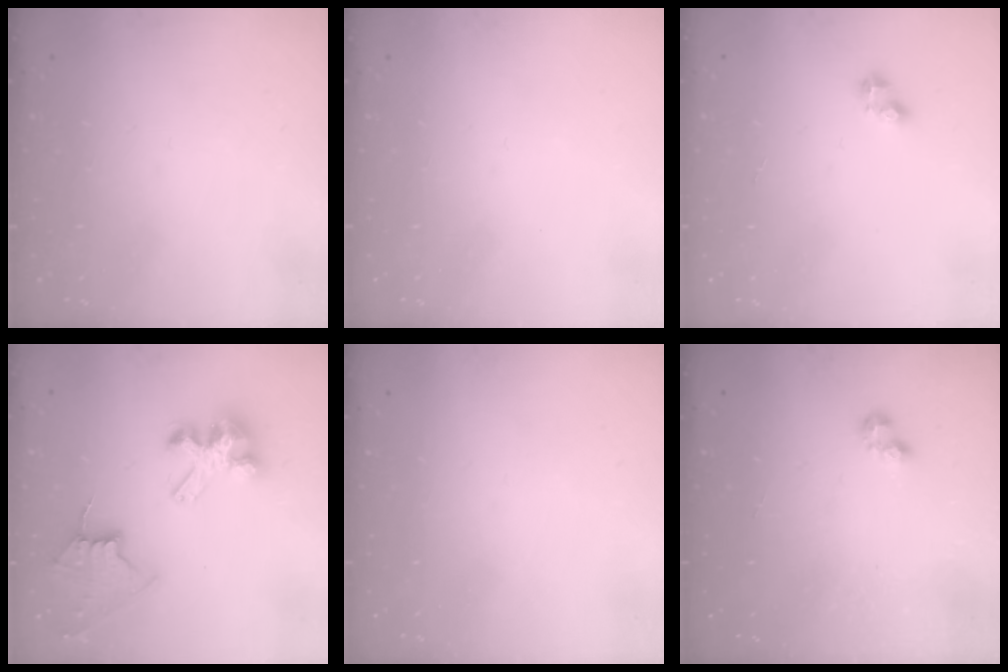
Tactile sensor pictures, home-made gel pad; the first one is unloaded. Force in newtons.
{"total": 0.0}
{"total": 2.5, "press": 2.5, "slide": 0.3}
{"total": 8.4, "press": 8.3, "slide": 0.7}
{"total": 0.0}
{"total": 3.4, "press": 3.3, "slide": 0.5}